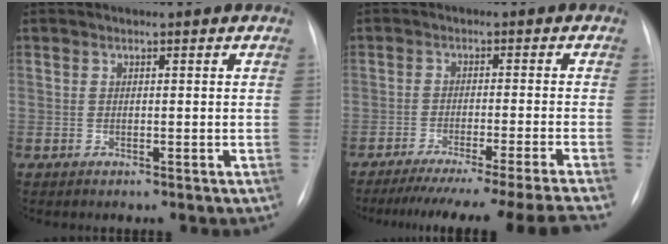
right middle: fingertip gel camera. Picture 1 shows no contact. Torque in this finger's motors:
{"motor_torque": [0.38, -0.39, 0.20, 0.10]}